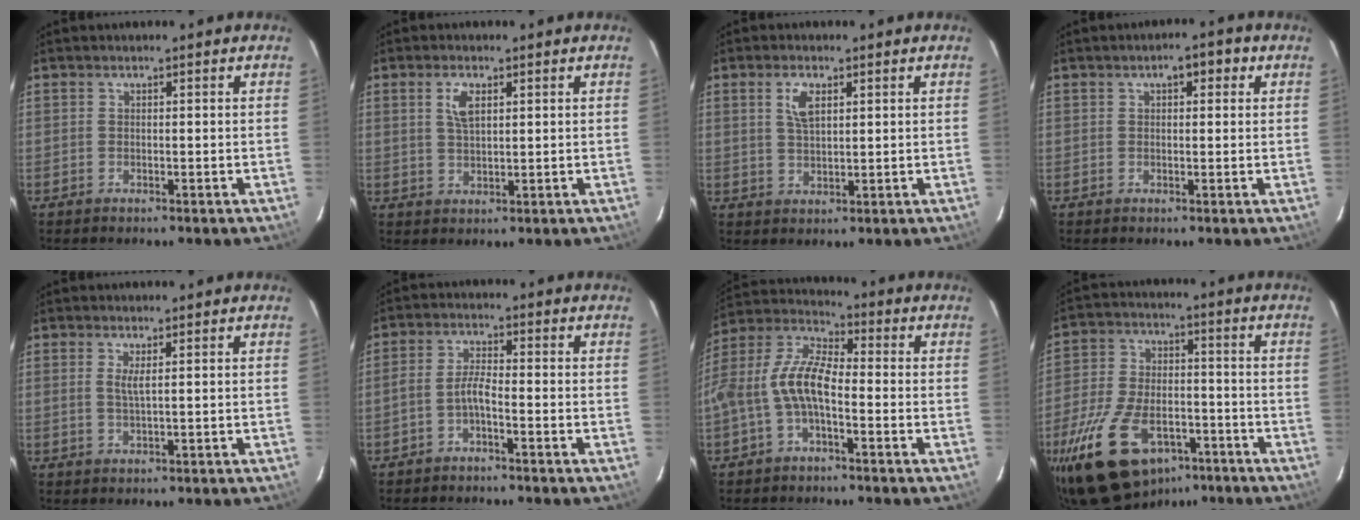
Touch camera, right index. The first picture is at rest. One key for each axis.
{"total": 3.9, "fx": 1.6, "fy": 1.8, "fz": 3.2, "tx": -0.060, "ty": 0.004, "tz": 0.031}
{"total": 4.3, "fx": 1.8, "fy": 2.0, "fz": 3.4, "tx": -0.063, "ty": 0.004, "tz": 0.036}
{"total": 3.4, "fx": 1.3, "fy": 1.7, "fz": 2.6, "tx": -0.038, "ty": 0.016, "tz": 0.017}
{"total": 2.0, "fx": 0.6, "fy": 0.1, "fz": 1.9, "tx": -0.036, "ty": -0.003, "tz": 0.010}
{"total": 3.1, "fx": -1.9, "fy": 0.5, "fz": 2.4, "tx": -0.061, "ty": 0.011, "tz": -0.040}
{"total": 9.8, "fx": -2.8, "fy": 4.0, "fz": 8.5, "tx": -0.187, "ty": 0.014, "tz": -0.057}
{"total": 22.5, "fx": -12.9, "fy": 12.6, "fz": 13.5, "tx": -0.287, "ty": -0.014, "tz": -0.203}